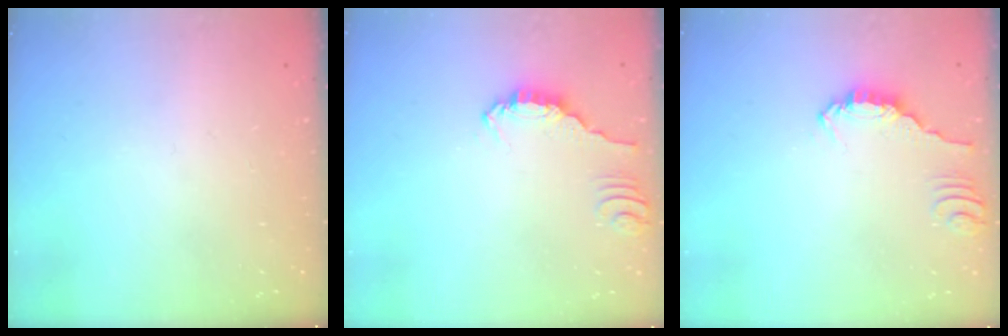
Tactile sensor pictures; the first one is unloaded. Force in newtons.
{"total": 1.4, "press": 1.4, "slide": 0.3}
{"total": 1.4, "press": 1.4, "slide": 0.3}